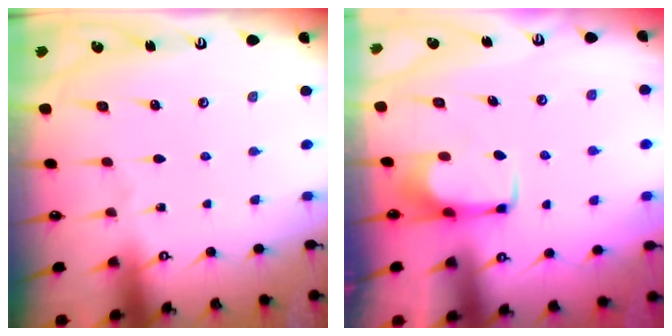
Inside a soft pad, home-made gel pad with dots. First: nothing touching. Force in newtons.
{"total": 1.6, "press": 1.5, "slide": 0.4}